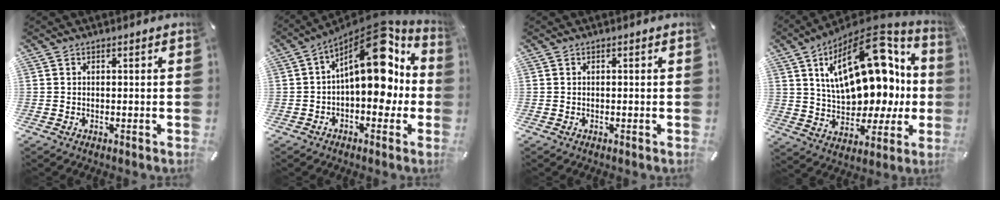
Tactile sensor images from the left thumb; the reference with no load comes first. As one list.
[{"total": 19.8, "force": [5.4, 10.0, 16.2], "torque": [-0.234, -0.044, 0.088]}, {"total": 0.0}, {"total": 24.4, "force": [7.3, 14.1, 18.5], "torque": [-0.290, -0.034, 0.130]}]